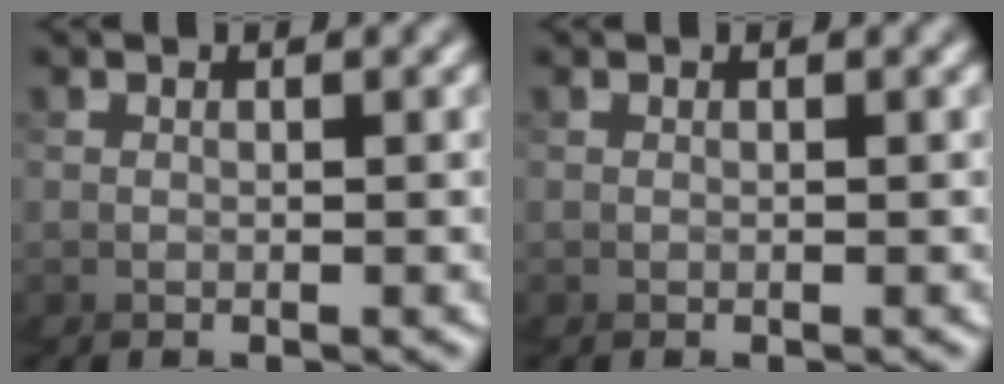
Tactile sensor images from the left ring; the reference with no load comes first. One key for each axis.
{"total": 0.0}